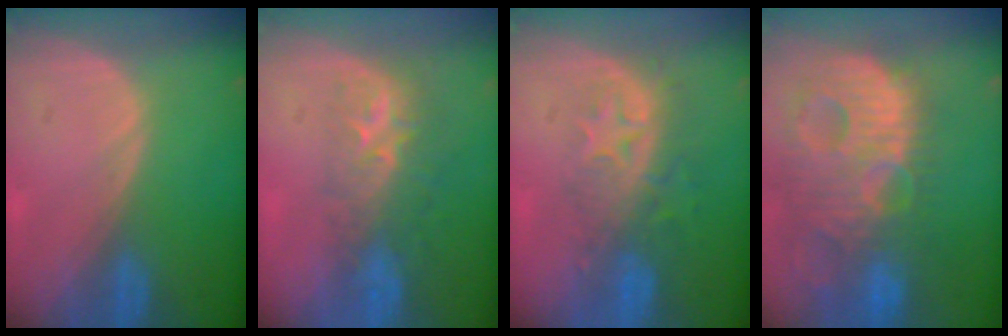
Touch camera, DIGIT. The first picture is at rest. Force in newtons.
{"total": 8.7, "press": 7.1, "slide": 5.0}
{"total": 8.2, "press": 7.3, "slide": 3.8}
{"total": 14.3, "press": 12.3, "slide": 7.2}